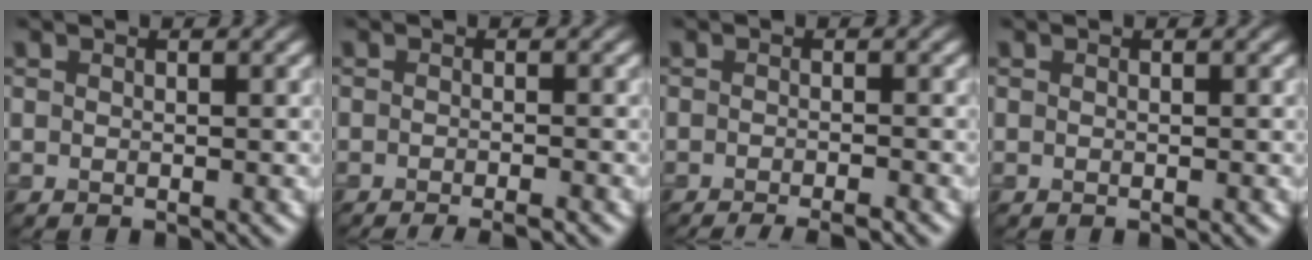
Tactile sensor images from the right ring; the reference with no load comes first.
{"total": 2.6, "force": [-1.8, 0.6, 1.8], "torque": [-0.015, -0.002, -0.029]}
{"total": 3.3, "force": [-2.4, 0.7, 2.2], "torque": [-0.024, 0.000, -0.038]}
{"total": 0.0}